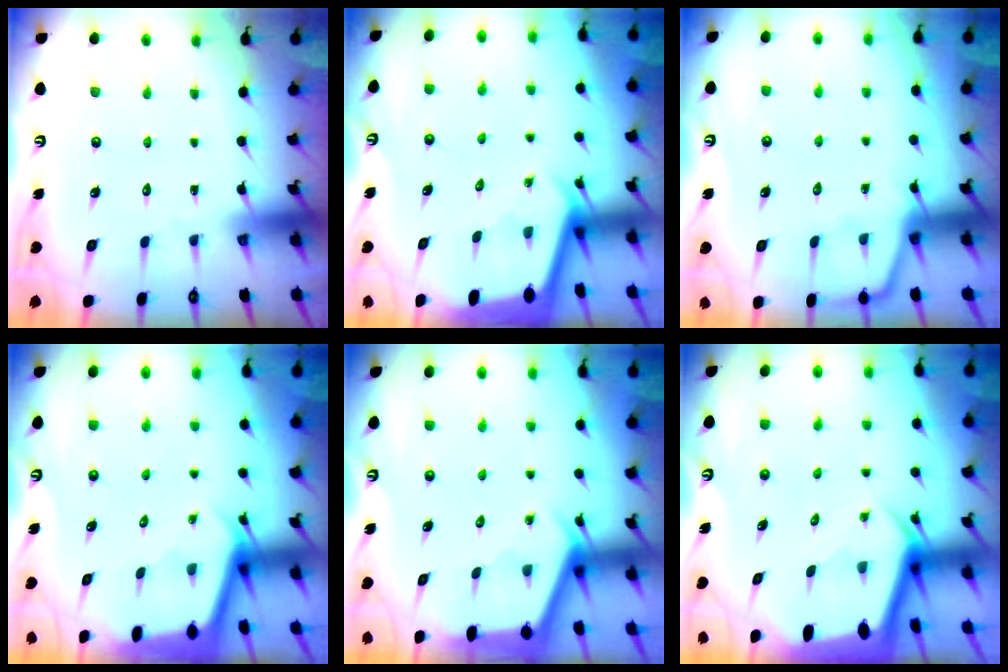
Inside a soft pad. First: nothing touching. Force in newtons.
{"total": 2.1, "press": 2.1, "slide": 0.1}
{"total": 3.0, "press": 3.0, "slide": 0.3}
{"total": 2.3, "press": 2.3, "slide": 0.0}
{"total": 2.9, "press": 2.9, "slide": 0.3}
{"total": 4.0, "press": 4.0, "slide": 0.3}